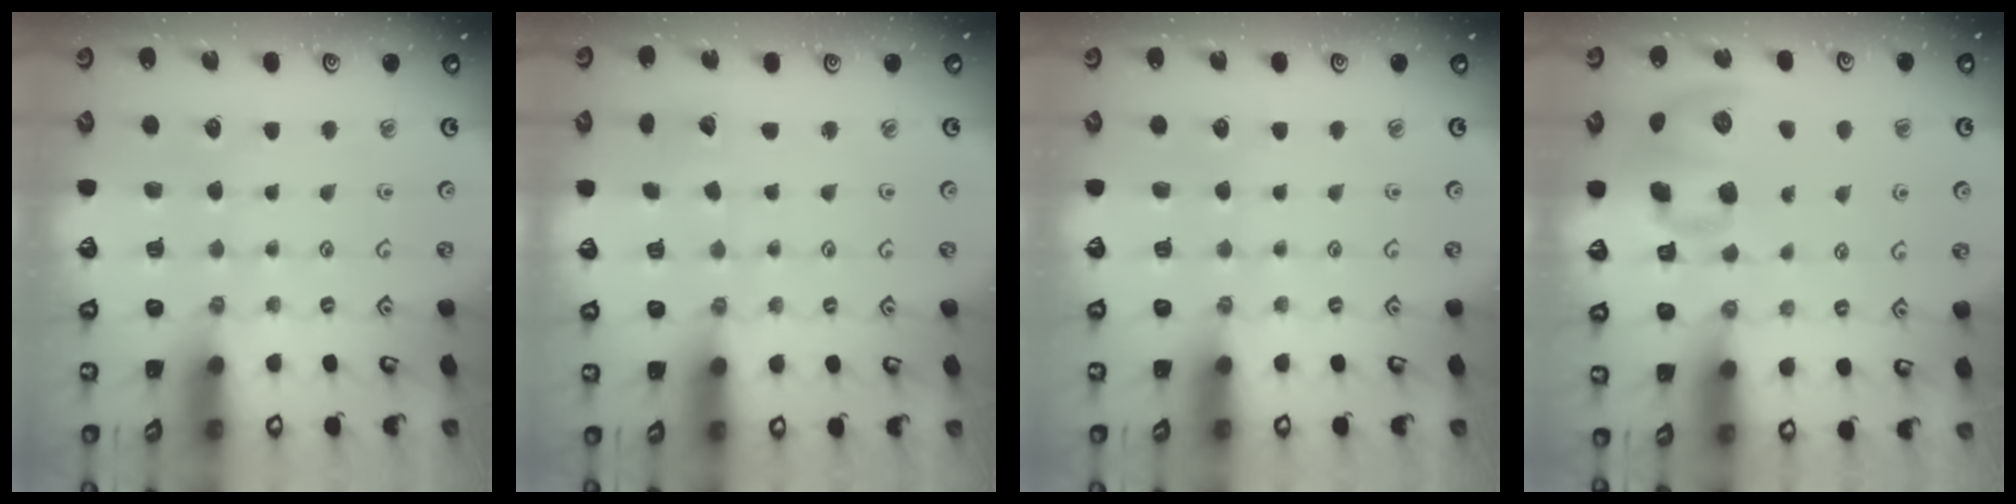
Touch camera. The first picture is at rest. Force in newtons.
{"total": 3.4, "press": 3.4, "slide": 0.2}
{"total": 0.0}
{"total": 13.0, "press": 12.8, "slide": 2.3}